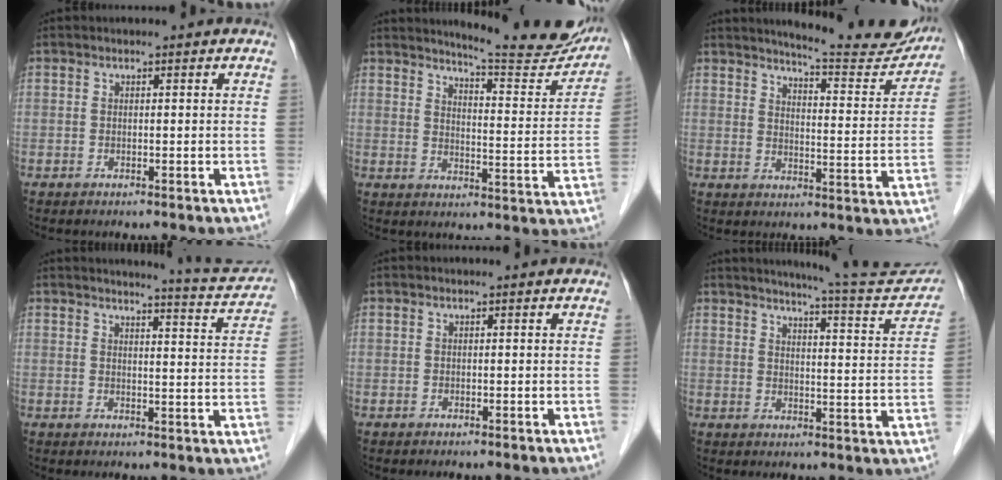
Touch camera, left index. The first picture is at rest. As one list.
[{"total": 16.3, "force": [15.4, 1.3, 5.3], "torque": [-0.069, -0.068, 0.183]}, {"total": 15.6, "force": [14.8, 1.5, 4.7], "torque": [-0.060, -0.057, 0.175]}, {"total": 8.2, "force": [8.1, -0.3, 1.3], "torque": [-0.024, -0.031, 0.087]}, {"total": 0.0}, {"total": 15.4, "force": [14.6, -0.1, 4.9], "torque": [-0.071, -0.055, 0.174]}]